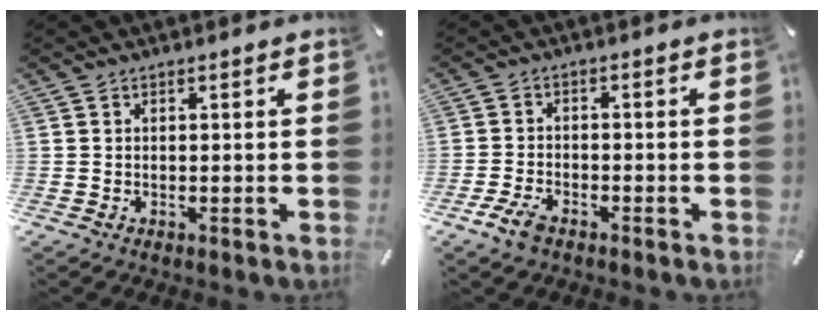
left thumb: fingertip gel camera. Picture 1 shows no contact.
{"total": 4.4, "force": [-2.9, 2.1, 2.5], "torque": [-0.065, 0.008, -0.059]}